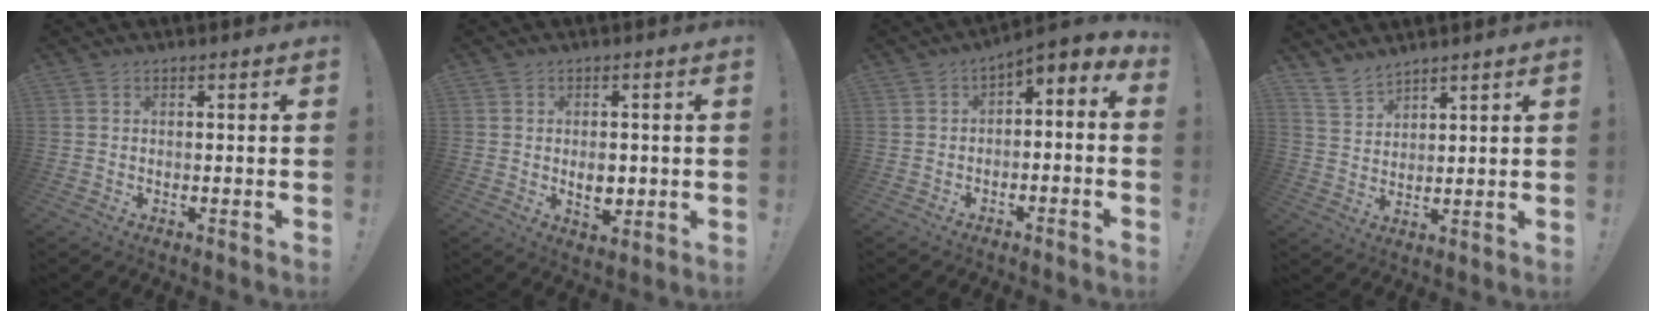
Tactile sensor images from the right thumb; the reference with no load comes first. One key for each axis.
{"total": 5.4, "fx": -0.5, "fy": 3.7, "fz": 3.9, "tx": -0.040, "ty": 0.001, "tz": -0.009}
{"total": 2.6, "fx": -0.7, "fy": 1.6, "fz": 2.0, "tx": -0.029, "ty": 0.002, "tz": -0.012}
{"total": 6.7, "fx": 5.9, "fy": 2.8, "fz": 1.4, "tx": -0.033, "ty": -0.040, "tz": 0.116}